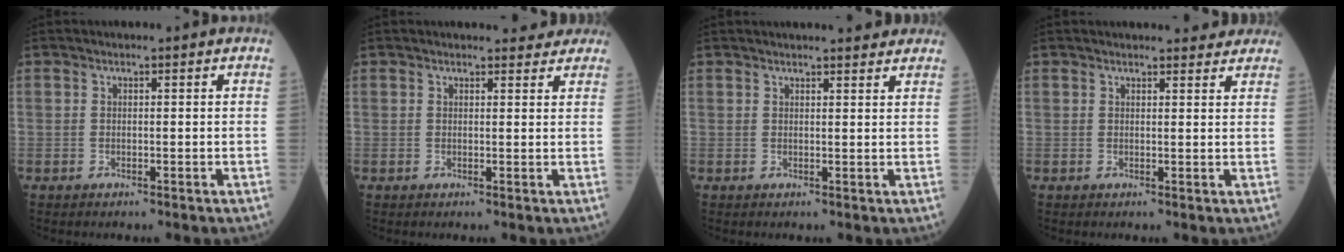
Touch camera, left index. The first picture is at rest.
{"total": 3.9, "force": [3.6, 1.1, 0.7], "torque": [-0.004, 0.001, 0.031]}
{"total": 5.8, "force": [5.4, 0.9, 2.1], "torque": [-0.027, 0.011, 0.056]}
{"total": 5.6, "force": [5.2, 1.3, 1.5], "torque": [-0.012, 0.005, 0.049]}